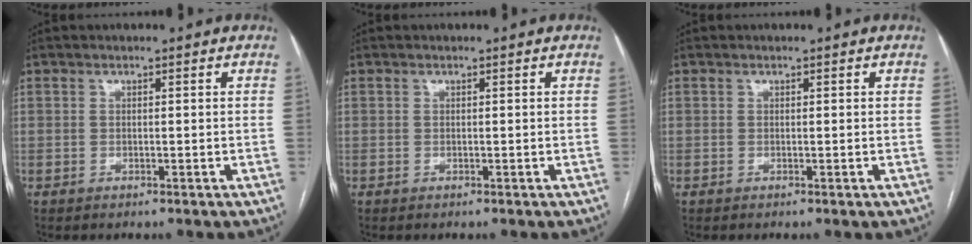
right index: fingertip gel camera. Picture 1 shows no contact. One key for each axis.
{"total": 0.0}
{"total": 0.0}